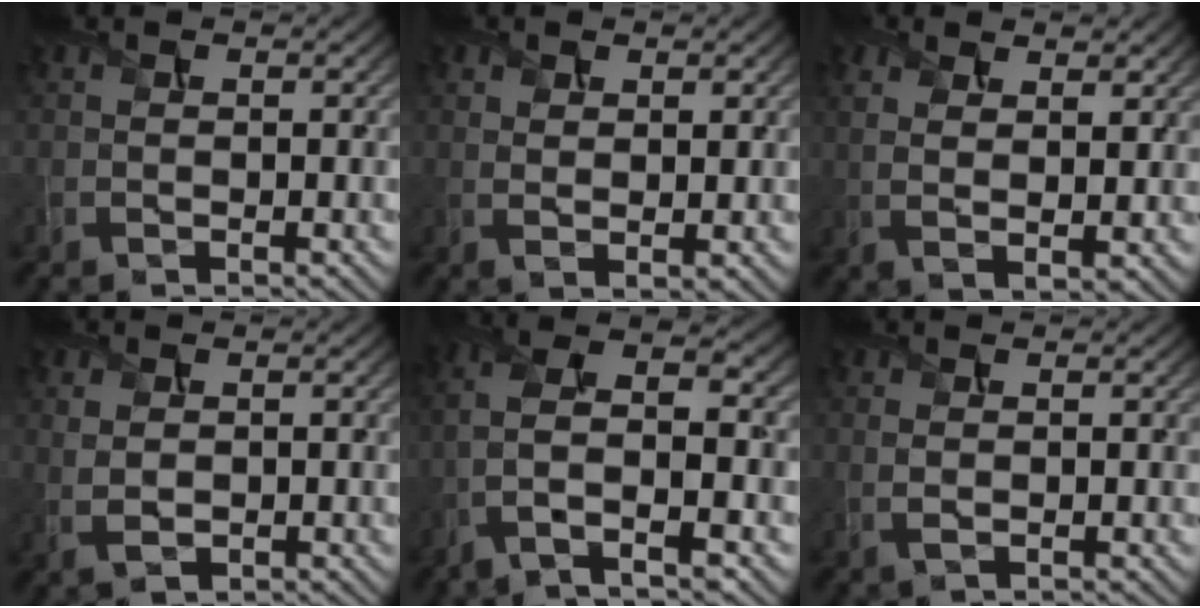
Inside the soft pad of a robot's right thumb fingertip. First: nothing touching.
{"total": 2.4, "force": [1.2, 1.2, 1.7], "torque": [-0.039, -0.004, 0.027]}
{"total": 5.6, "force": [2.7, 2.4, 4.2], "torque": [-0.089, -0.002, 0.047]}
{"total": 2.7, "force": [0.2, 1.9, 2.0], "torque": [-0.046, -0.004, 0.007]}
{"total": 9.2, "force": [-2.5, 3.4, 8.2], "torque": [-0.184, 0.016, -0.059]}
{"total": 1.4, "force": [0.1, 0.7, 1.2], "torque": [-0.031, -0.002, 0.003]}